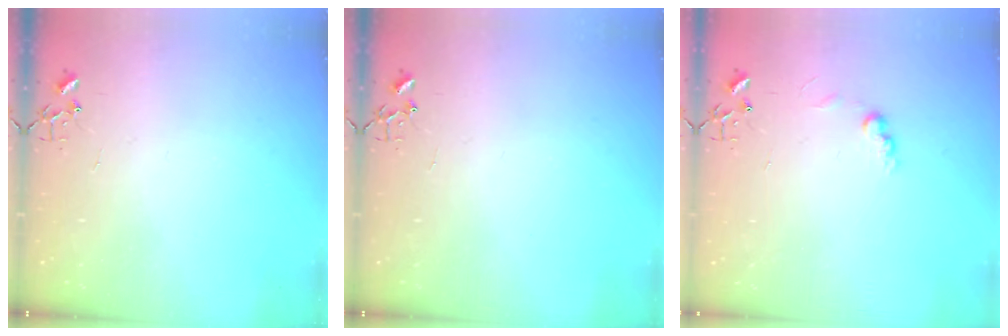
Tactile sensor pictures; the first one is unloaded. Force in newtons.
{"total": 0.0}
{"total": 6.6, "press": 6.5, "slide": 0.9}